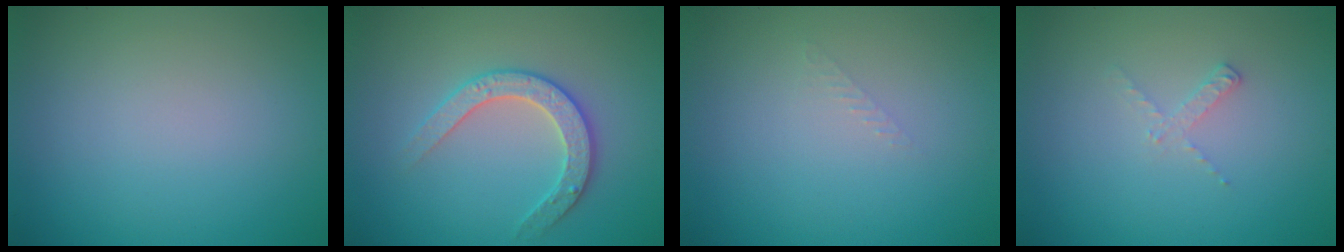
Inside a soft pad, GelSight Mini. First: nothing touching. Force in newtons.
{"total": 2.8, "press": 2.8, "slide": 0.3}
{"total": 0.8, "press": 0.7, "slide": 0.2}
{"total": 1.1, "press": 1.1, "slide": 0.2}